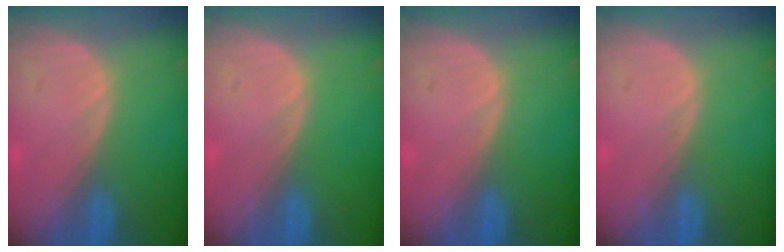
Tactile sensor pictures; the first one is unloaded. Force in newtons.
{"total": 0.0}
{"total": 0.0}
{"total": 0.0}